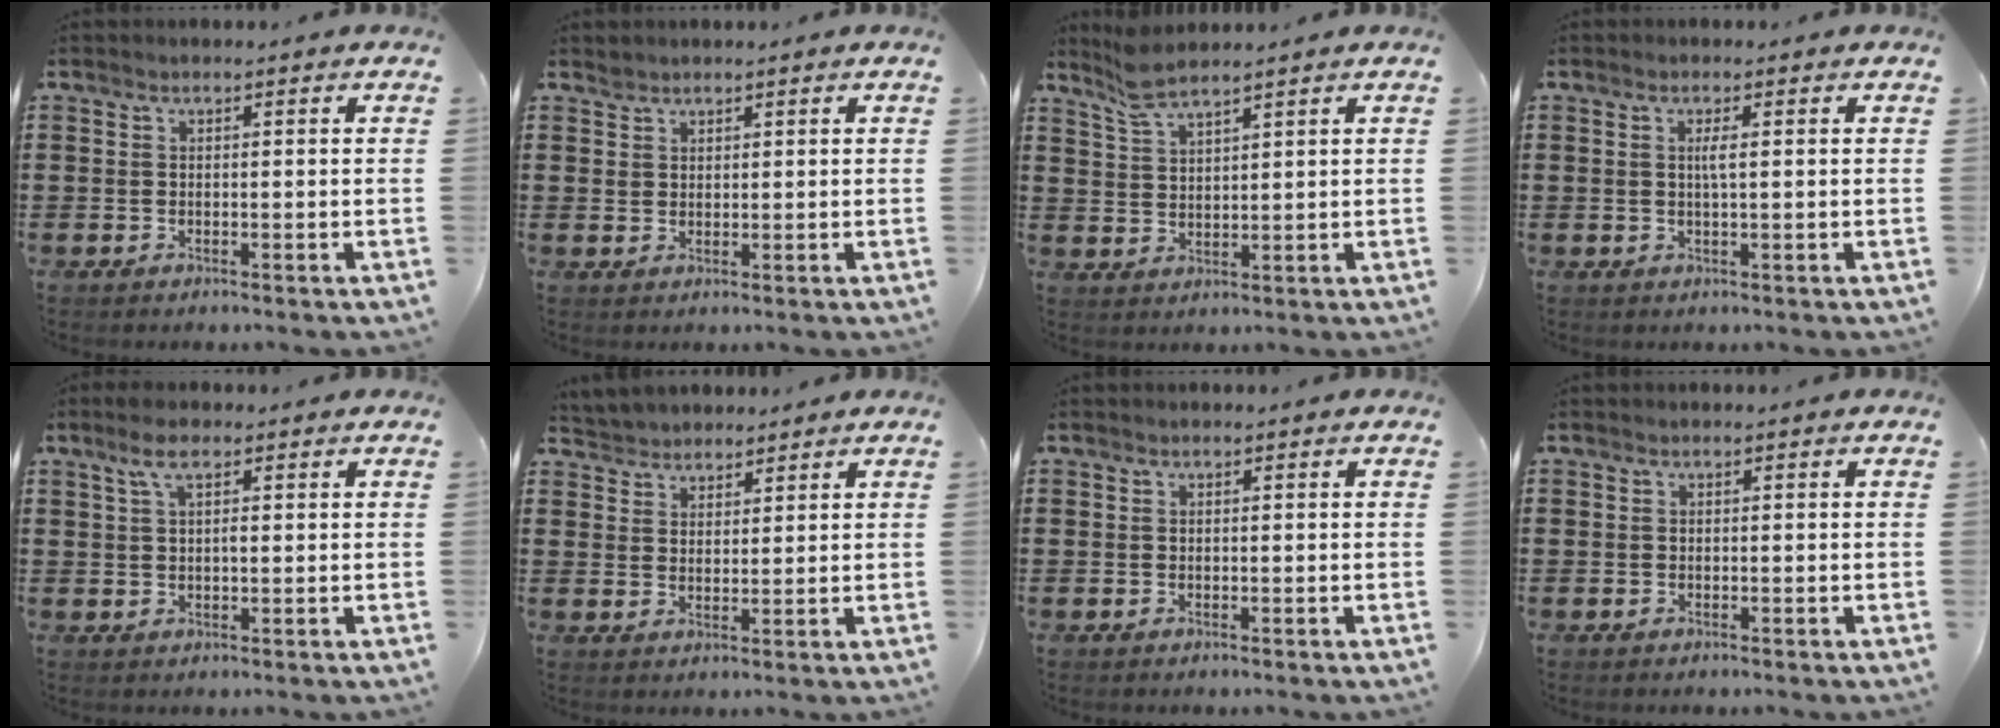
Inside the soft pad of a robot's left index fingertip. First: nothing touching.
{"total": 1.6, "force": [1.4, 0.9, -0.2], "torque": [0.000, 0.000, 0.029]}
{"total": 4.7, "force": [4.0, 0.7, 2.4], "torque": [-0.057, -0.004, 0.074]}
{"total": 1.9, "force": [0.3, 0.2, 1.8], "torque": [-0.038, -0.001, 0.005]}
{"total": 3.9, "force": [1.8, 1.6, 3.1], "torque": [-0.058, 0.006, 0.029]}
{"total": 3.1, "force": [2.7, 1.2, -0.8], "torque": [0.001, -0.001, 0.051]}
{"total": 0.0}
{"total": 0.0}